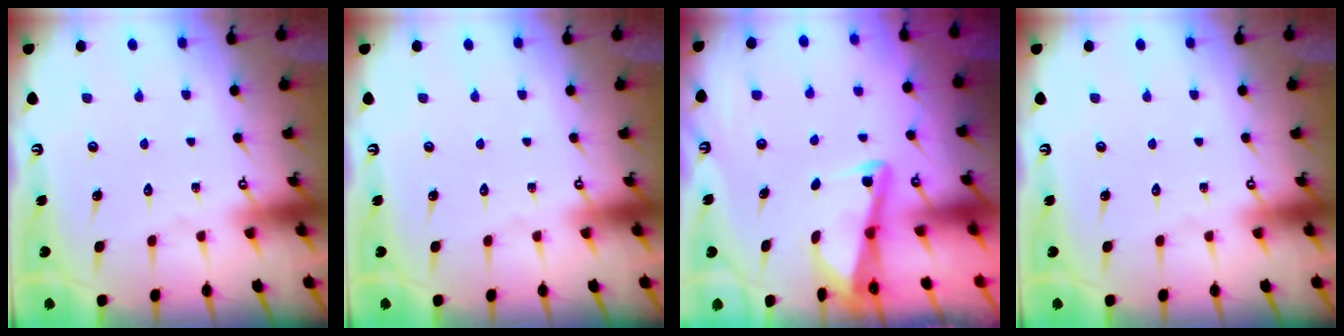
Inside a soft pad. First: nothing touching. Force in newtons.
{"total": 0.0}
{"total": 3.0, "press": 2.9, "slide": 0.4}
{"total": 0.0}